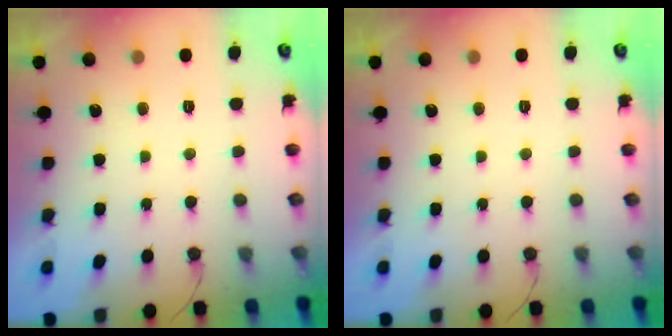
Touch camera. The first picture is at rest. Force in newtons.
{"total": 0.0}